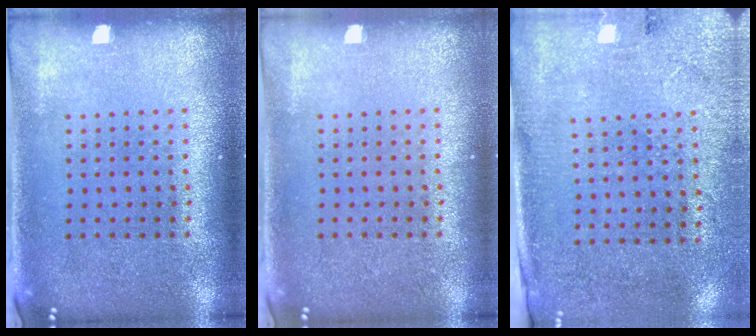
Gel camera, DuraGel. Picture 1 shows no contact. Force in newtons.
{"total": 0.0}
{"total": 2.7, "press": 2.3, "slide": 1.5}